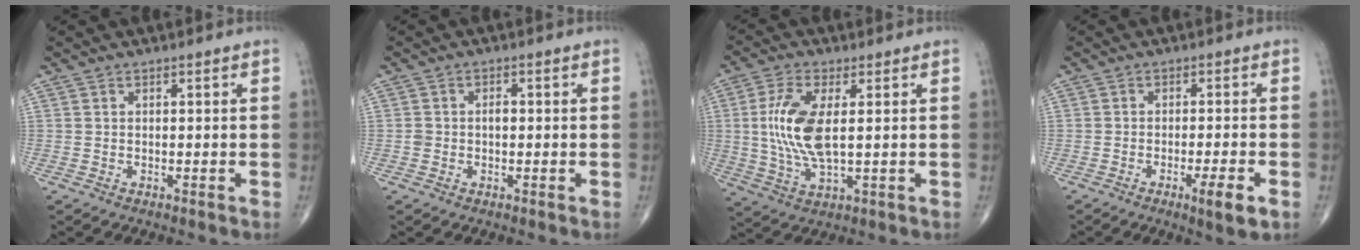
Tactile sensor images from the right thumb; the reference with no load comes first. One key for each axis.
{"total": 2.0, "fx": -0.2, "fy": 1.5, "fz": 1.3, "tx": -0.019, "ty": 0.007, "tz": -0.003}
{"total": 11.0, "fx": 1.2, "fy": 4.4, "fz": 10.0, "tx": -0.223, "ty": -0.009, "tz": 0.027}
{"total": 5.3, "fx": -2.4, "fy": 0.7, "fz": 4.7, "tx": -0.075, "ty": -0.001, "tz": -0.037}